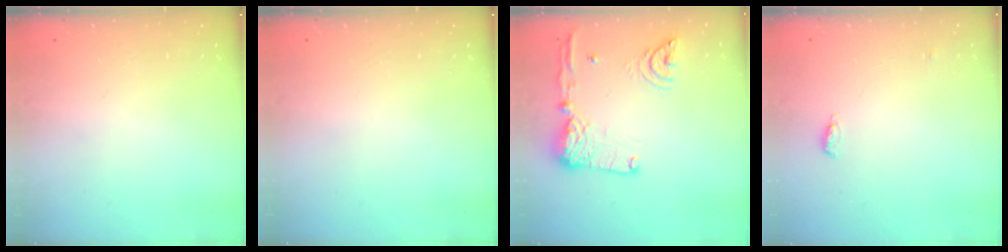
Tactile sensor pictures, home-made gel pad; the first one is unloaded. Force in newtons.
{"total": 0.0}
{"total": 16.7, "press": 16.5, "slide": 2.8}
{"total": 4.0, "press": 3.8, "slide": 1.1}